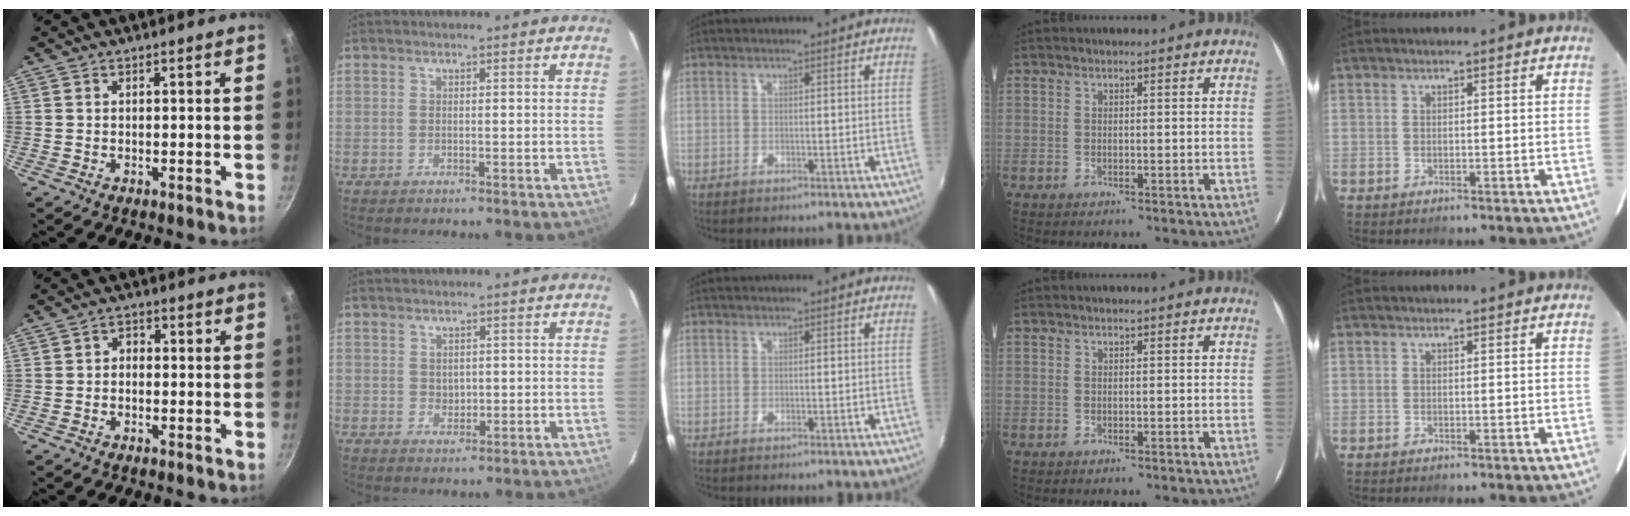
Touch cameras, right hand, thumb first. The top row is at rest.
{"thumb": {"total": 2.2, "force": [-0.4, 1.8, 1.3], "torque": [-0.014, 0.012, -0.010]}, "index": {"total": 2.2, "force": [0.2, 2.0, 0.9], "torque": [-0.012, 0.000, 0.009]}}